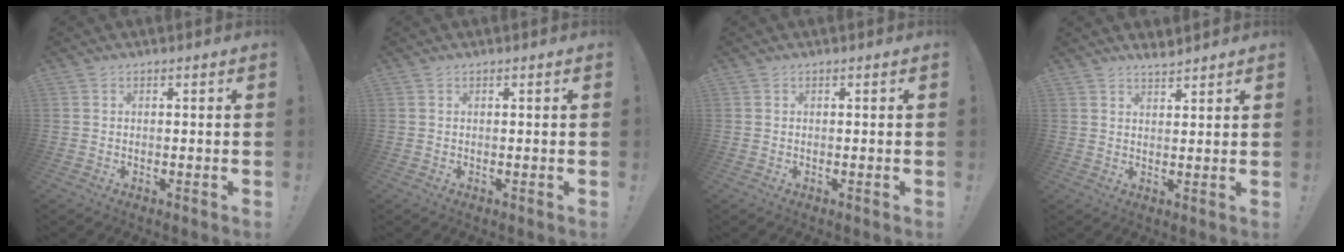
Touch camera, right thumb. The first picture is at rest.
{"total": 0.0}
{"total": 0.0}
{"total": 3.0, "force": [2.9, 0.7, 0.4], "torque": [-0.003, -0.018, 0.054]}